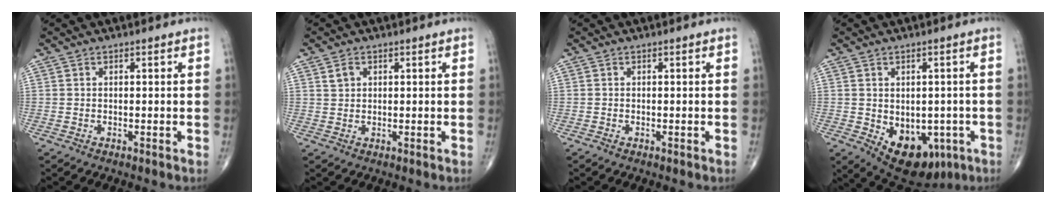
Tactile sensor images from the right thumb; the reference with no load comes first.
{"total": 1.9, "force": [0.9, 1.4, 0.9], "torque": [-0.012, -0.002, 0.016]}
{"total": 0.0}
{"total": 12.5, "force": [-4.2, 8.3, 8.3], "torque": [-0.086, 0.003, -0.039]}